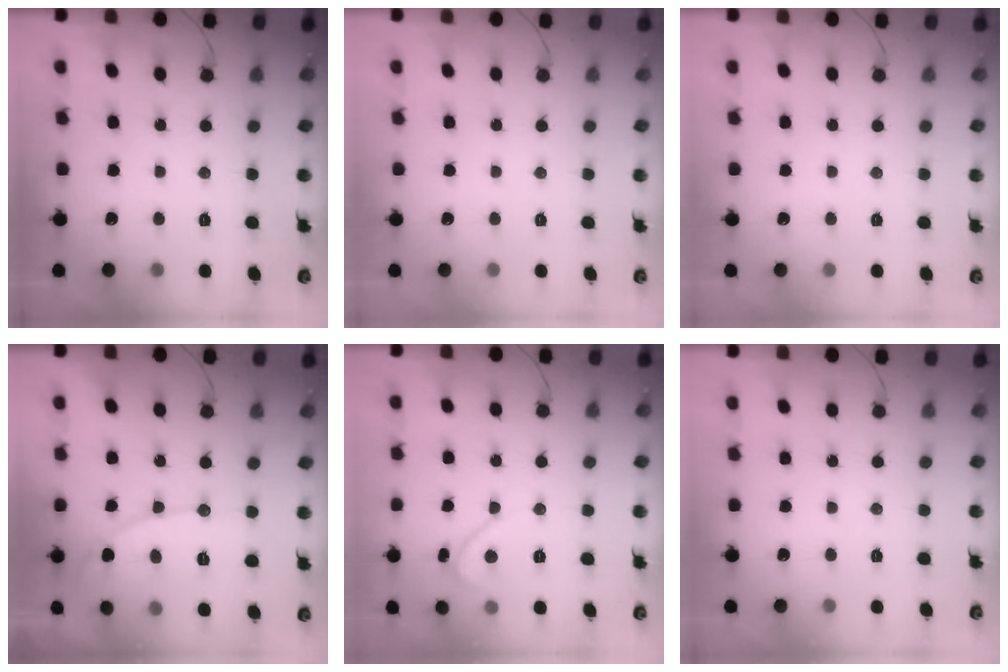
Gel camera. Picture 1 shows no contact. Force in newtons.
{"total": 0.0}
{"total": 0.0}
{"total": 8.6, "press": 8.6, "slide": 0.4}
{"total": 2.2, "press": 2.2, "slide": 0.2}
{"total": 0.0}